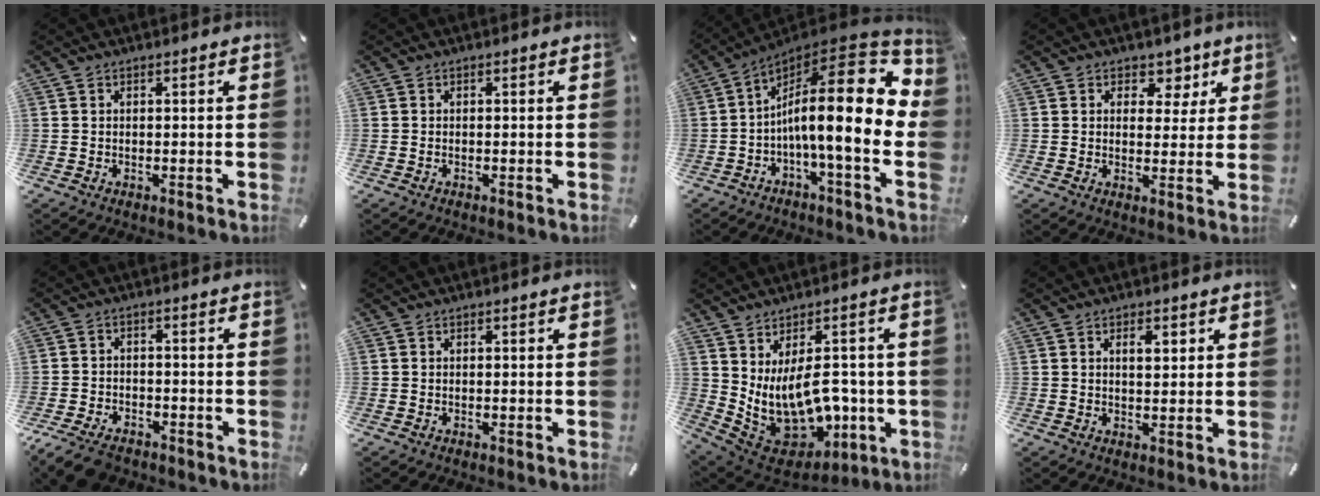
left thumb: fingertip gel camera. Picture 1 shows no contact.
{"total": 0.6, "force": [-0.3, 0.1, 0.5], "torque": [-0.011, -0.003, -0.005]}
{"total": 19.8, "force": [-0.1, 4.8, 19.2], "torque": [-0.323, -0.034, -0.015]}
{"total": 5.6, "force": [2.6, 4.6, 1.8], "torque": [0.001, -0.022, 0.036]}
{"total": 6.4, "force": [-5.1, 2.9, 2.5], "torque": [-0.058, 0.019, -0.098]}
{"total": 0.0}
{"total": 15.2, "force": [1.5, 10.3, 11.0], "torque": [-0.200, -0.039, 0.042]}
{"total": 3.4, "force": [1.3, 1.8, 2.6], "torque": [-0.032, -0.003, 0.014]}